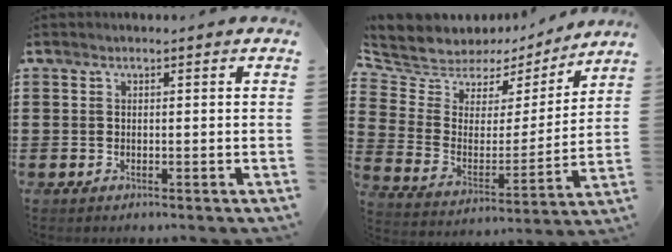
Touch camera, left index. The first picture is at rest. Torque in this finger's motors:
{"motor_torque": [0.43, -0.48, 0.19, 0.04]}